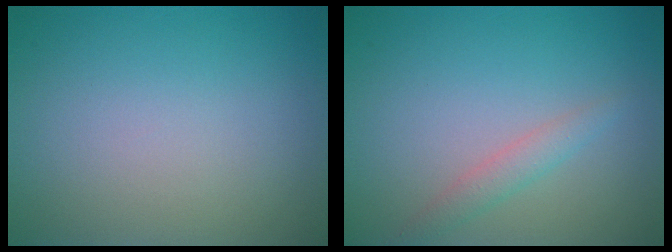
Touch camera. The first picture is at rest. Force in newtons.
{"total": 1.5, "press": 1.5, "slide": 0.1}